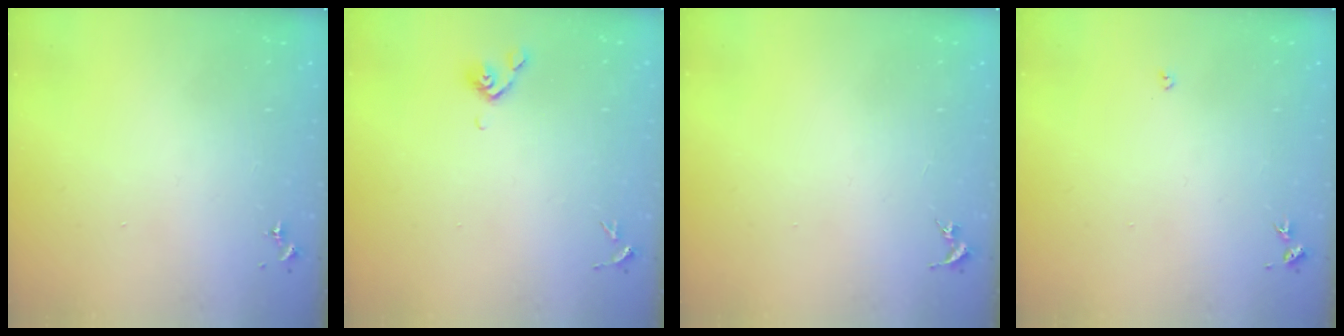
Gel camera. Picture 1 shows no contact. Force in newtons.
{"total": 5.5, "press": 5.3, "slide": 1.5}
{"total": 0.0}
{"total": 2.7, "press": 2.7, "slide": 0.5}